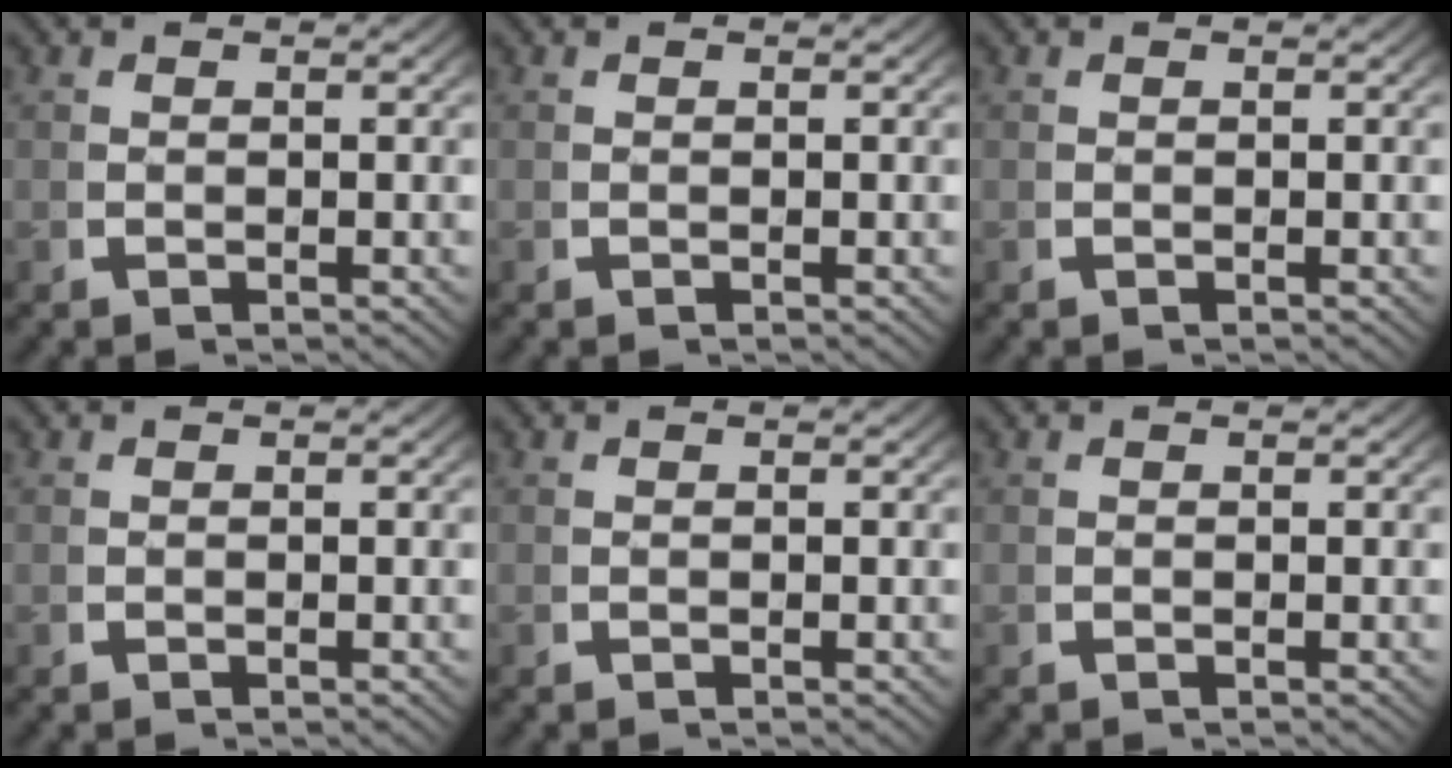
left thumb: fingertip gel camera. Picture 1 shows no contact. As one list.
[{"total": 0.0}, {"total": 0.0}, {"total": 0.0}, {"total": 0.0}, {"total": 0.0}]